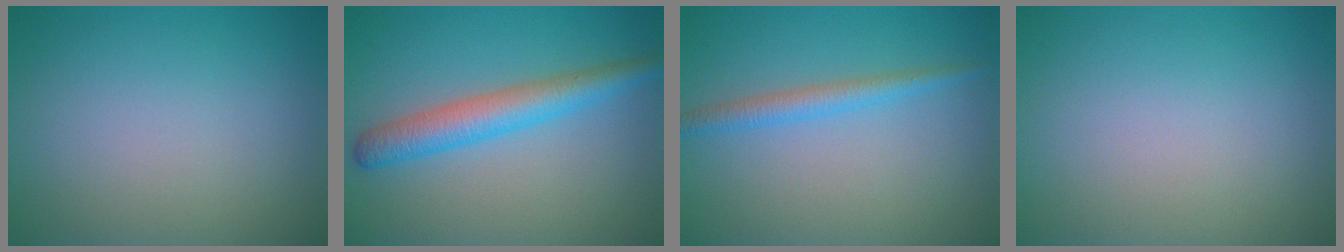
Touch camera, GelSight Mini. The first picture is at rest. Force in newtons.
{"total": 4.2, "press": 4.2, "slide": 0.1}
{"total": 2.1, "press": 2.1, "slide": 0.1}
{"total": 0.0}